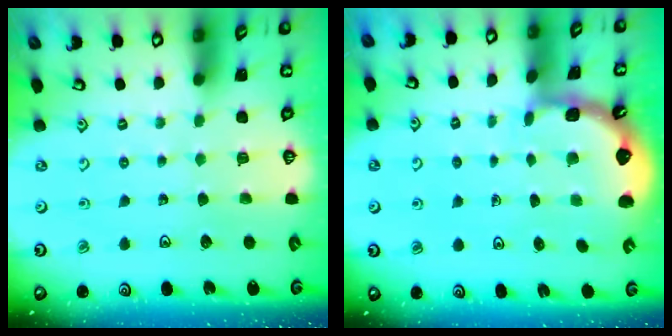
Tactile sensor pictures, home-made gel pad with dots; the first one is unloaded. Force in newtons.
{"total": 1.7, "press": 1.7, "slide": 0.2}